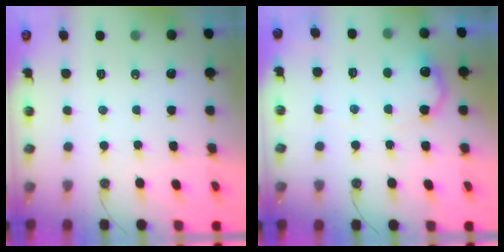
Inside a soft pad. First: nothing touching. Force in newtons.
{"total": 10.2, "press": 10.2, "slide": 0.1}